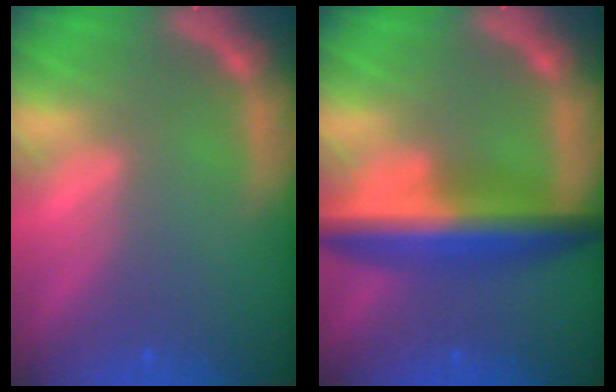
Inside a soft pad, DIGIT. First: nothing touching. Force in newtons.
{"total": 7.5}